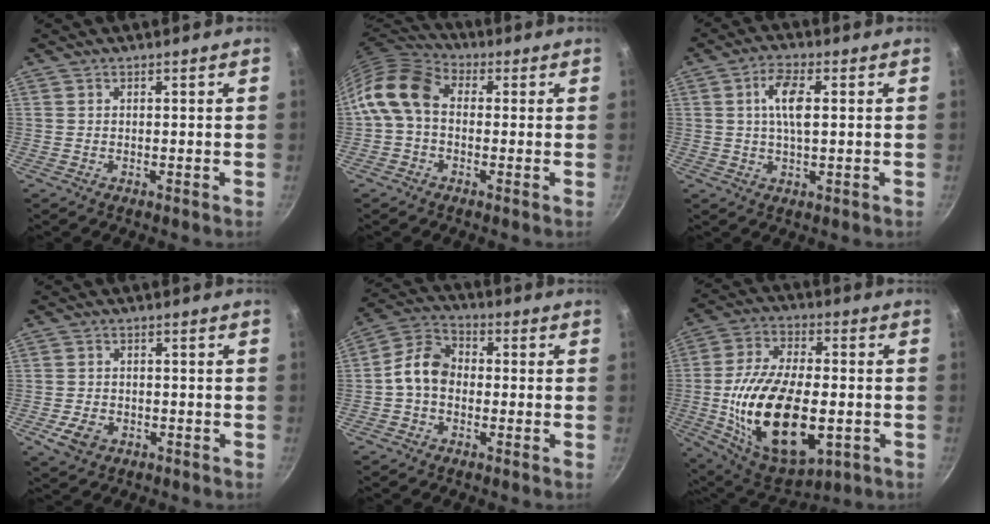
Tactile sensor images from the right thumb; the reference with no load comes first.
{"total": 10.2, "force": [-0.1, 7.4, 7.0], "torque": [-0.123, 0.032, -0.024]}
{"total": 6.7, "force": [1.2, 2.5, 6.1], "torque": [-0.120, 0.009, 0.019]}
{"total": 4.9, "force": [-2.1, 3.5, 2.8], "torque": [-0.051, 0.011, -0.032]}
{"total": 8.1, "force": [-1.1, 6.1, 5.2], "torque": [-0.073, 0.029, -0.042]}
{"total": 24.9, "force": [-4.2, 13.1, 20.8], "torque": [-0.373, 0.014, -0.059]}